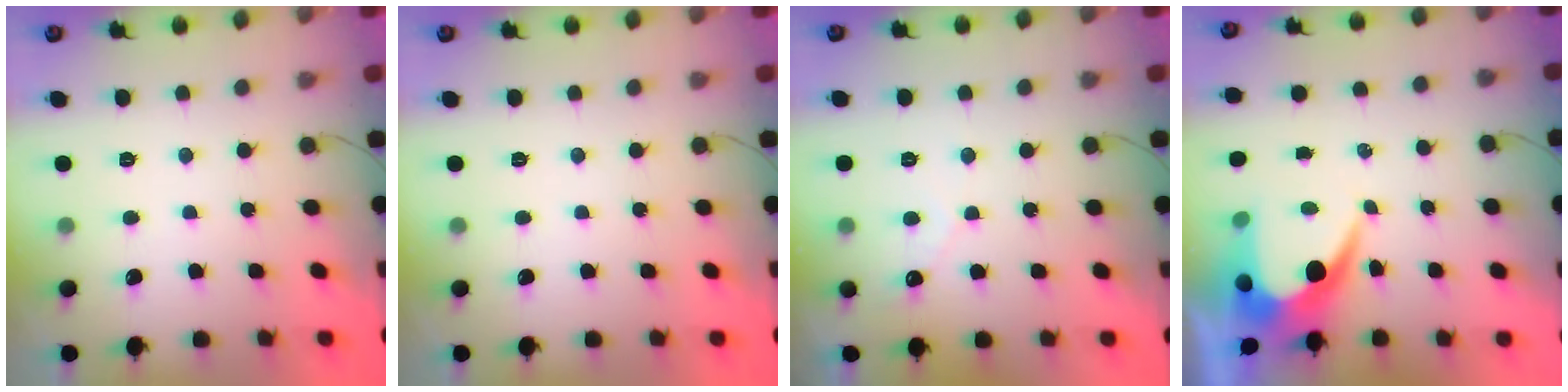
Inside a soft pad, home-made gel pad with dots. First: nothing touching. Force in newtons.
{"total": 0.0}
{"total": 2.2, "press": 2.2, "slide": 0.1}
{"total": 6.7, "press": 6.6, "slide": 0.5}